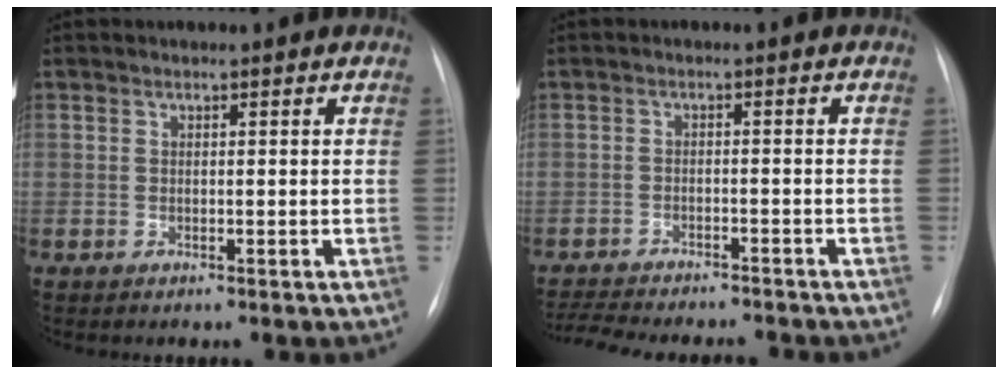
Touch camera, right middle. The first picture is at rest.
{"total": 12.8, "force": [-11.8, 2.3, 4.4], "torque": [-0.088, -0.004, -0.163]}